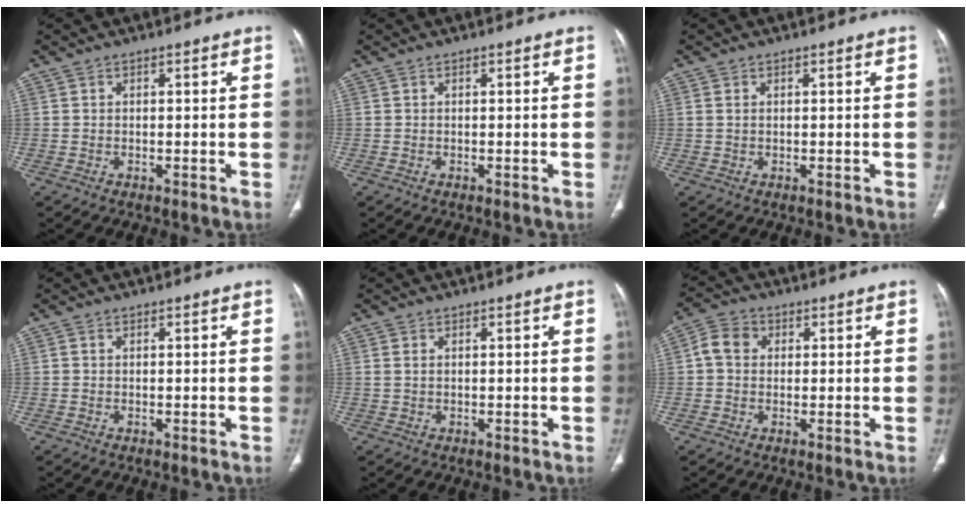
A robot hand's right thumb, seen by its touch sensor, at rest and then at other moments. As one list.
[{"total": 0.0}, {"total": 1.1, "force": [0.4, 0.7, 0.8], "torque": [-0.020, 0.002, 0.012]}, {"total": 0.0}, {"total": 1.5, "force": [0.5, 0.9, 1.1], "torque": [-0.027, 0.003, 0.015]}, {"total": 5.3, "force": [0.8, 4.4, 2.9], "torque": [-0.044, 0.012, 0.009]}]